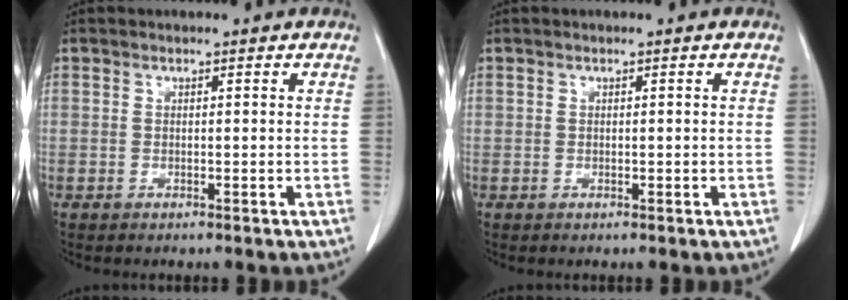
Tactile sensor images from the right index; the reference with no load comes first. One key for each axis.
{"total": 0.0}